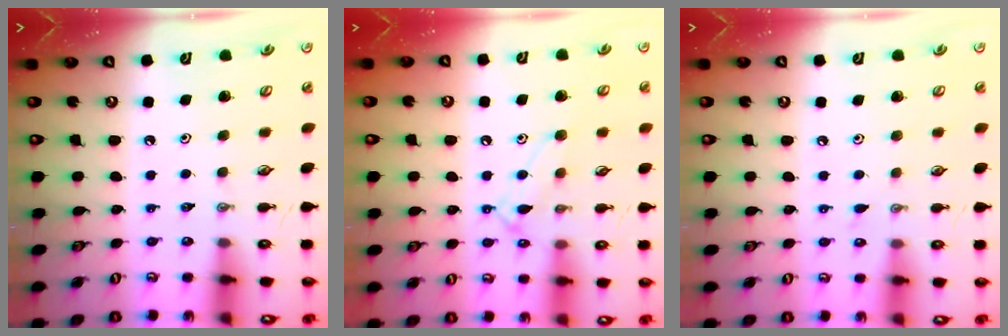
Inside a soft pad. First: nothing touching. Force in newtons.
{"total": 10.8, "press": 10.8, "slide": 0.8}
{"total": 4.9, "press": 4.8, "slide": 0.5}